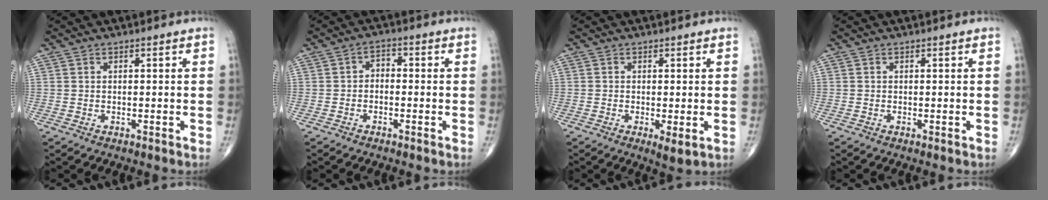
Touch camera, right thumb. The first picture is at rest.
{"total": 2.5, "force": [-0.6, 1.8, 1.6], "torque": [-0.011, 0.016, -0.023]}
{"total": 3.0, "force": [-0.7, 0.9, 2.7], "torque": [-0.044, -0.011, -0.013]}
{"total": 0.0}